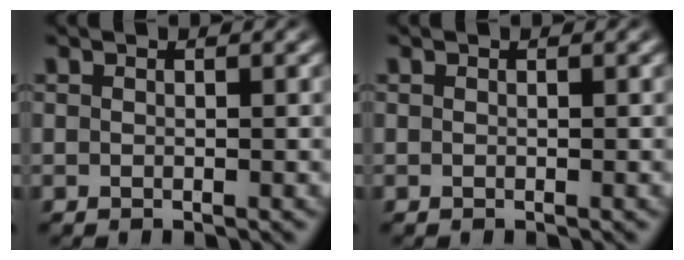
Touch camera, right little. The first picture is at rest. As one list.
[{"total": 0.0}]